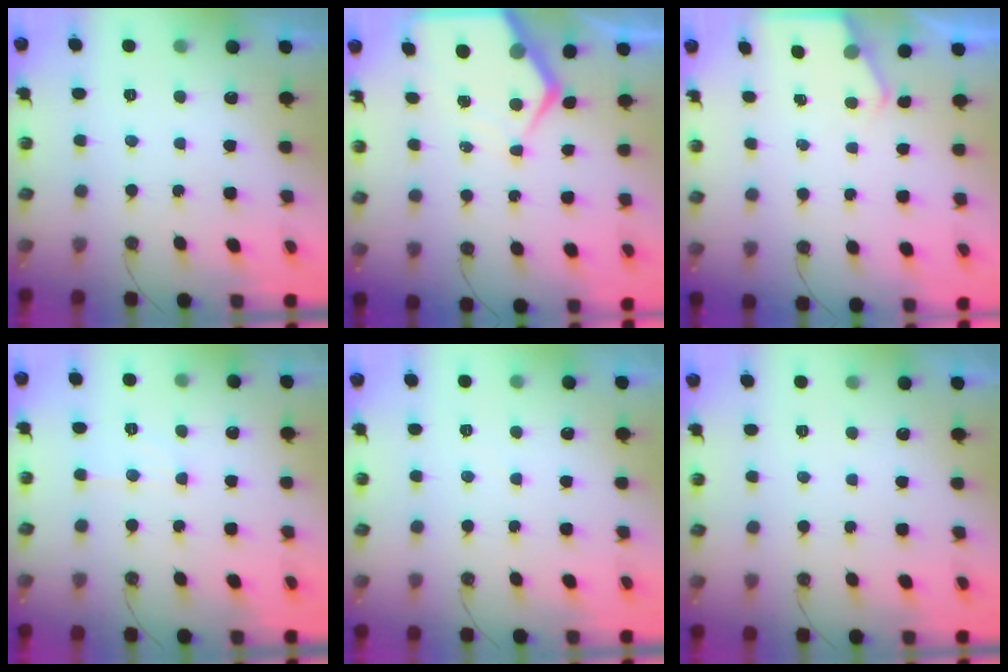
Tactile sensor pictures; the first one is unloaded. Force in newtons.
{"total": 9.3, "press": 9.2, "slide": 0.9}
{"total": 2.8, "press": 2.8, "slide": 0.4}
{"total": 5.8, "press": 5.7, "slide": 0.5}
{"total": 2.8, "press": 2.7, "slide": 0.4}
{"total": 0.0}